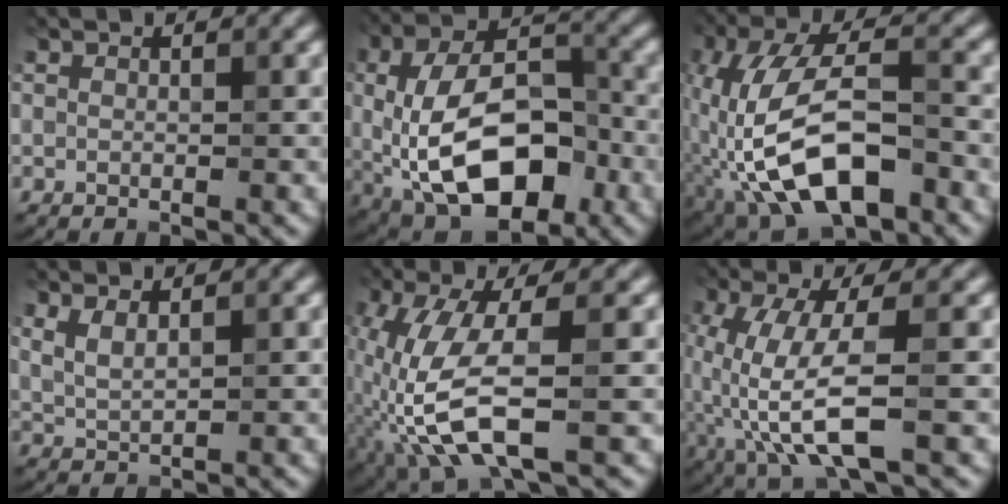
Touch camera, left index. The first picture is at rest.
{"total": 12.9, "force": [-2.5, 7.1, 10.4], "torque": [-0.178, -0.016, -0.043]}
{"total": 12.0, "force": [-4.9, 5.2, 9.7], "torque": [-0.189, 0.007, -0.095]}
{"total": 1.7, "force": [0.7, 0.6, 1.4], "torque": [-0.036, -0.004, 0.017]}
{"total": 8.2, "force": [-3.2, 2.6, 7.1], "torque": [-0.177, -0.002, -0.066]}
{"total": 6.9, "force": [-1.9, 1.9, 6.3], "torque": [-0.146, -0.003, -0.038]}